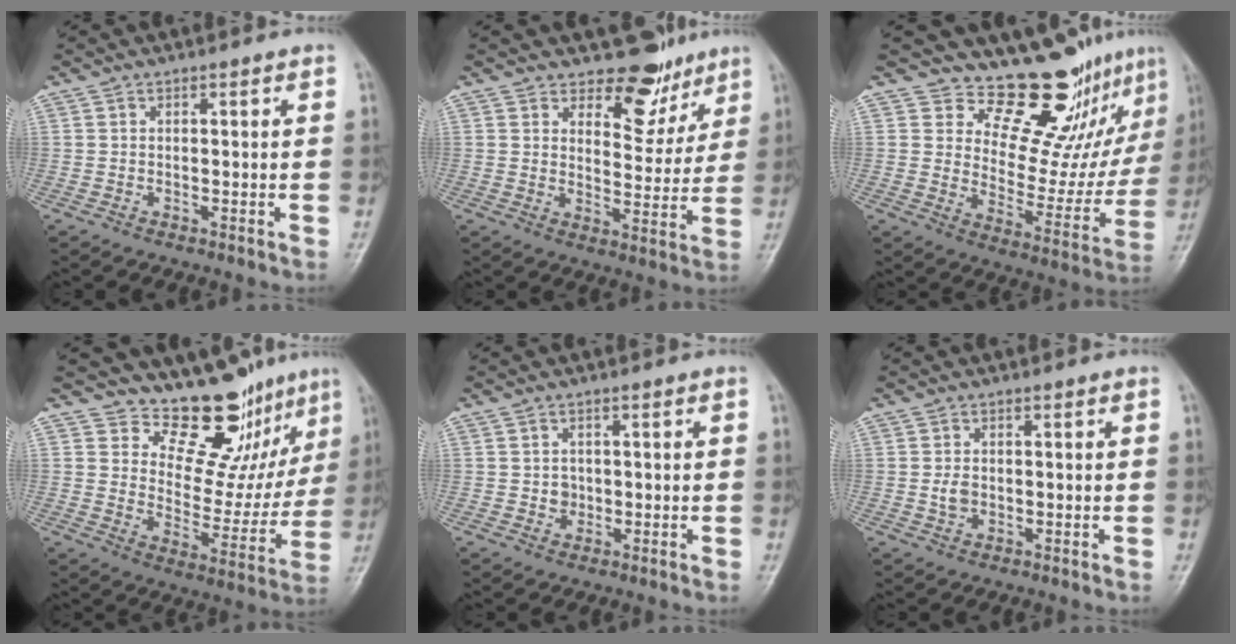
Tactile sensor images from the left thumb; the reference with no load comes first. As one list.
[{"total": 9.0, "force": [6.8, 4.9, 3.1], "torque": [-0.003, -0.049, 0.103]}, {"total": 14.5, "force": [12.3, 5.4, 5.5], "torque": [-0.021, -0.110, 0.180]}, {"total": 13.1, "force": [10.9, 5.4, 4.8], "torque": [-0.011, -0.093, 0.170]}, {"total": 2.3, "force": [-0.2, 2.1, 0.8], "torque": [0.002, 0.005, -0.002]}, {"total": 2.4, "force": [-0.2, 1.8, 1.5], "torque": [-0.023, 0.002, -0.004]}]